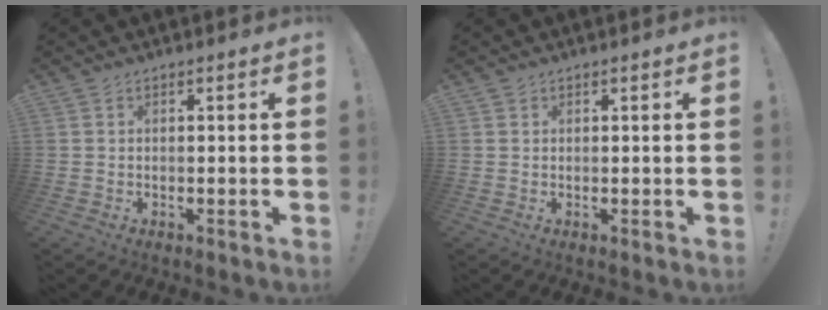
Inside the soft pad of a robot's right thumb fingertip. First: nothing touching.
{"total": 0.5, "force": [0.4, 0.3, 0.1], "torque": [0.007, -0.004, 0.006]}